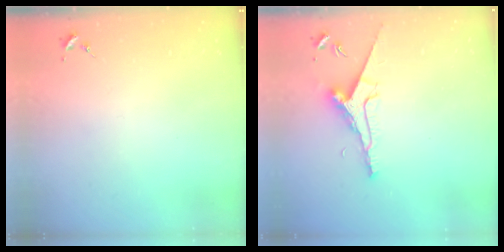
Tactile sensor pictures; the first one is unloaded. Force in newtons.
{"total": 9.5, "press": 9.5, "slide": 0.9}